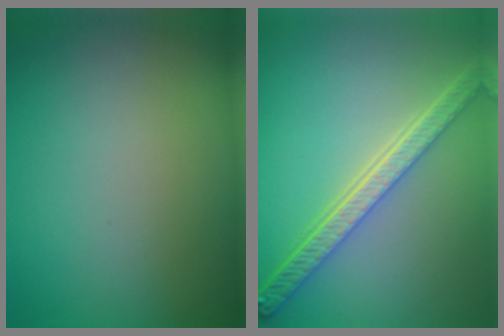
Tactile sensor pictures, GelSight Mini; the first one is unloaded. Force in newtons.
{"total": 5.4, "press": 4.2, "slide": 3.4}